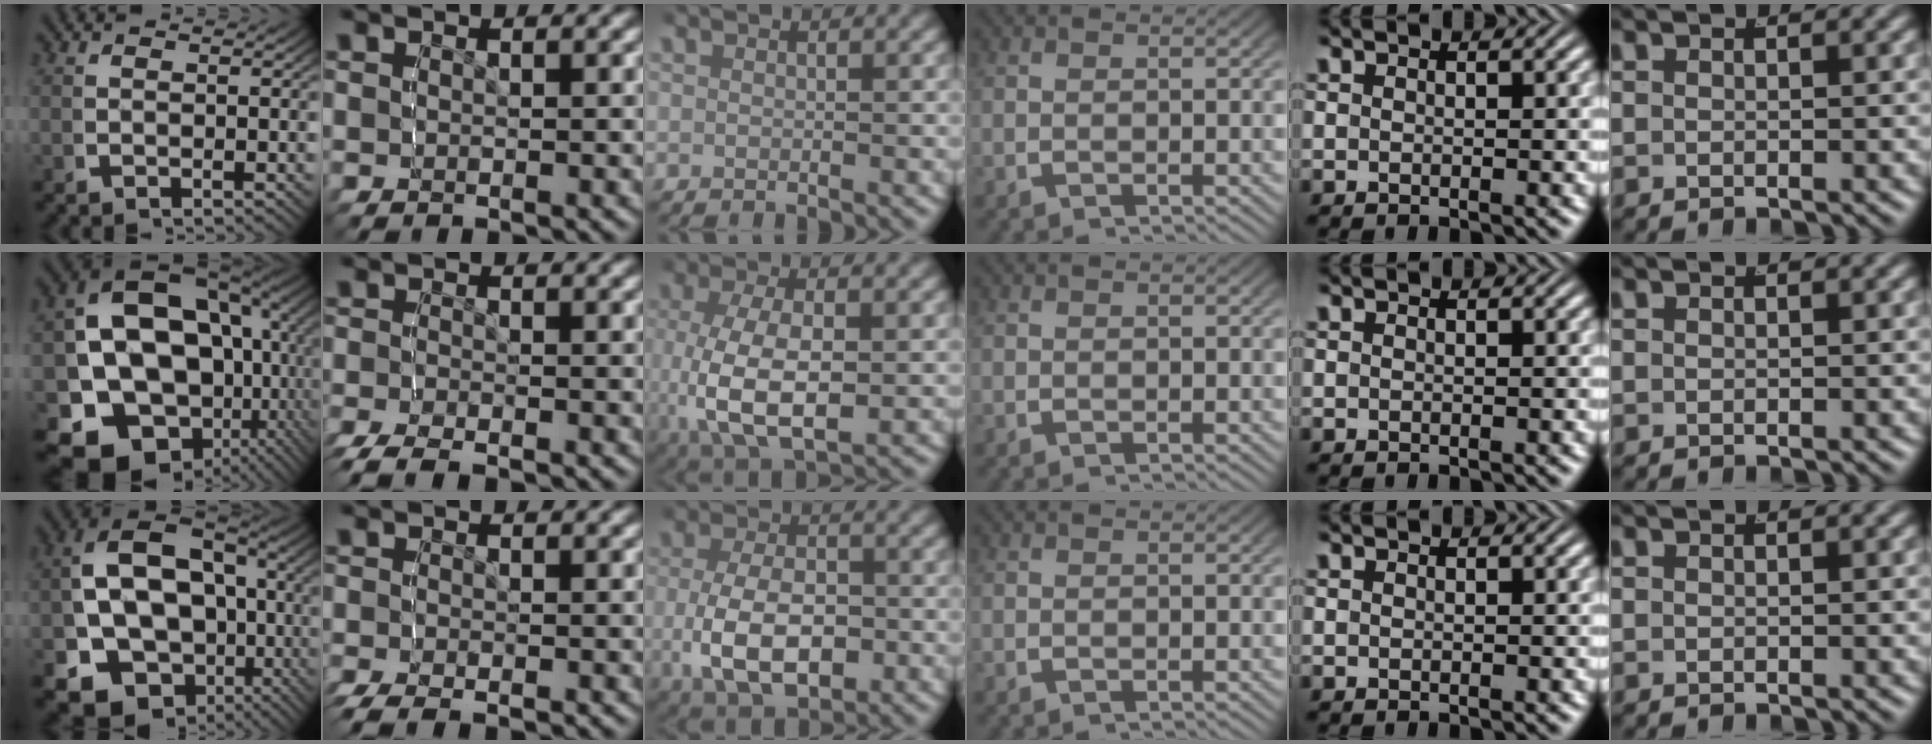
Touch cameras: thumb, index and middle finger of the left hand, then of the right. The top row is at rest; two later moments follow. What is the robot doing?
{"motion": "grasp_and_lifting", "object": "cloth"}